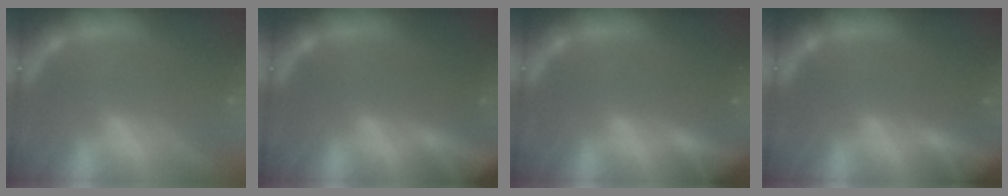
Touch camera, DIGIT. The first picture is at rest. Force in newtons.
{"total": 6.9}
{"total": 4.4}
{"total": 5.4}